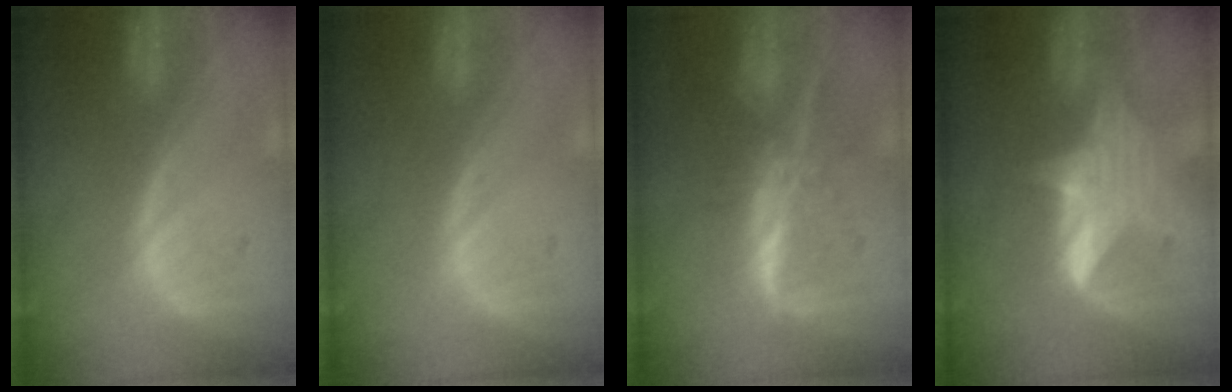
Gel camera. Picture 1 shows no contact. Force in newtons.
{"total": 0.0}
{"total": 7.8, "press": 6.5, "slide": 4.2}
{"total": 6.1, "press": 5.7, "slide": 2.1}